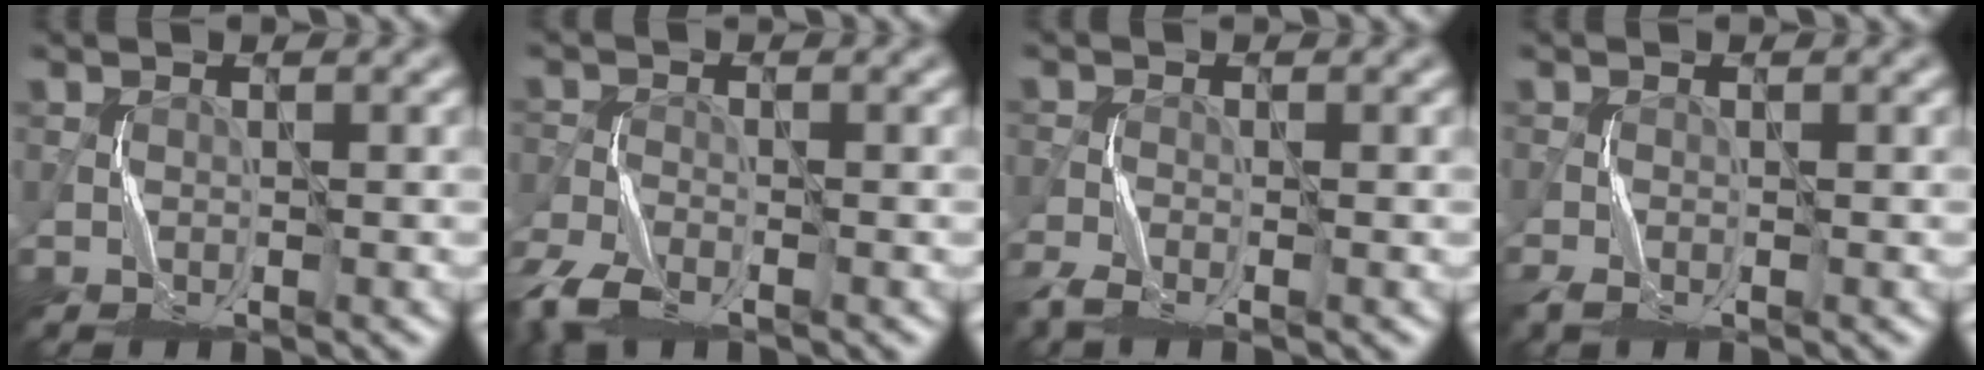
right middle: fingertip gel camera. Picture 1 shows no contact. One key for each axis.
{"total": 5.5, "fx": -4.1, "fy": 2.1, "fz": 2.9, "tx": -0.072, "ty": -0.016, "tz": -0.091}
{"total": 2.9, "fx": -2.5, "fy": 0.7, "fz": 1.4, "tx": -0.040, "ty": -0.009, "tz": -0.058}
{"total": 1.8, "fx": -1.2, "fy": 0.7, "fz": 1.1, "tx": -0.034, "ty": -0.006, "tz": -0.024}